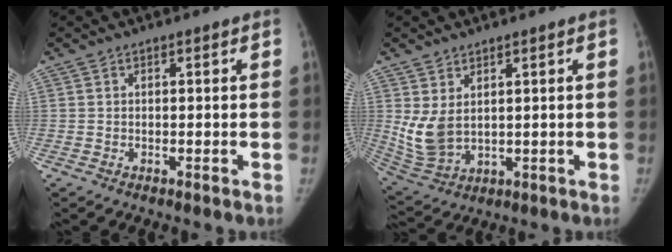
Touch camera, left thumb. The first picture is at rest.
{"total": 7.7, "force": [2.3, 4.7, 5.7], "torque": [-0.120, -0.016, 0.066]}